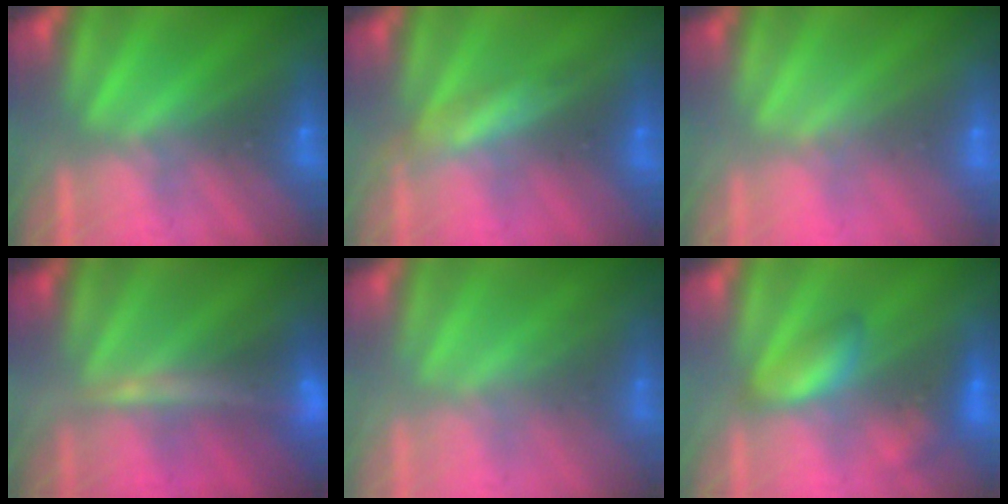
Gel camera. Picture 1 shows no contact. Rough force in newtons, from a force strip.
{"total": 2.9}
{"total": 1.9}
{"total": 5.1}
{"total": 2.0}
{"total": 2.8}